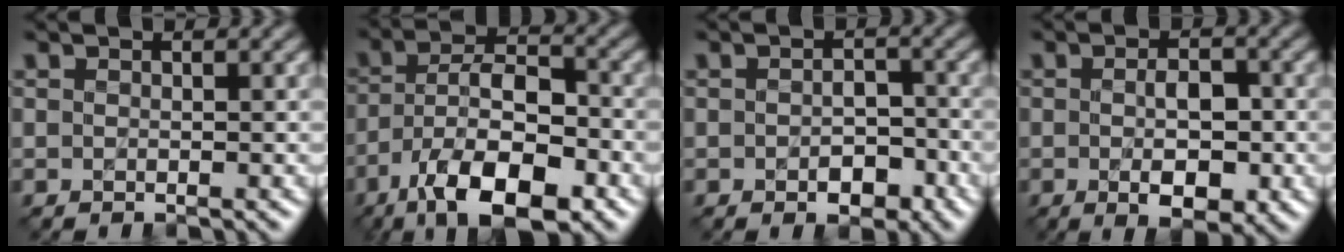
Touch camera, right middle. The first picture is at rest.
{"total": 11.1, "force": [-6.1, 4.6, 8.1], "torque": [-0.145, 0.000, -0.111]}
{"total": 3.0, "force": [-1.2, 1.7, 2.1], "torque": [-0.027, 0.002, -0.017]}
{"total": 4.4, "force": [-0.8, 1.9, 3.9], "torque": [-0.061, -0.003, -0.011]}